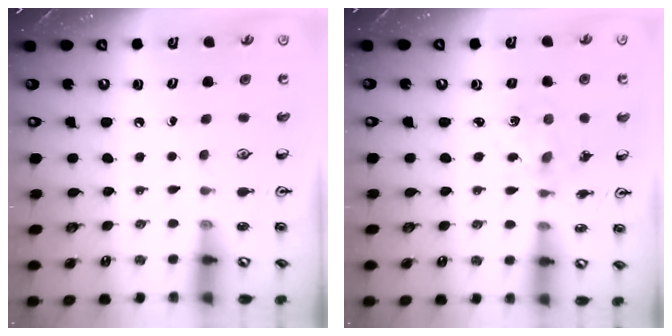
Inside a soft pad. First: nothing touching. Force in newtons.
{"total": 1.7, "press": 1.6, "slide": 0.2}